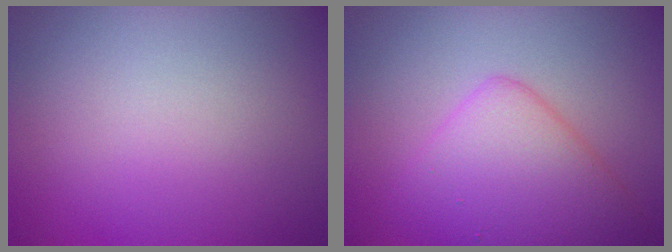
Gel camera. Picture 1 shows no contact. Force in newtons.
{"total": 5.1, "press": 5.1, "slide": 0.1}